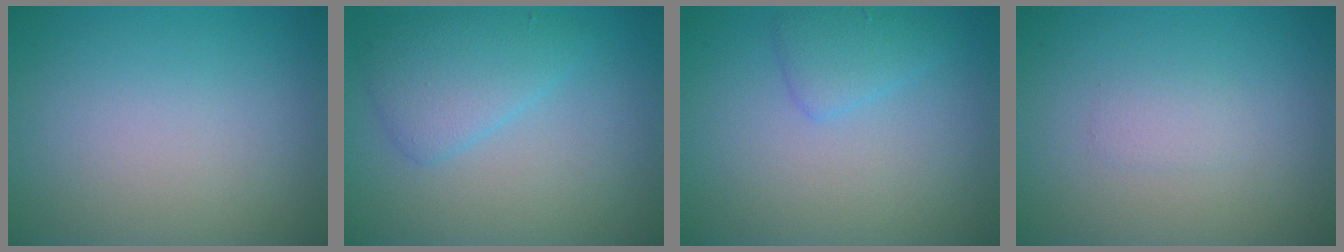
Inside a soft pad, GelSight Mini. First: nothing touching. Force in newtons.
{"total": 3.4, "press": 3.4, "slide": 0.1}
{"total": 1.8, "press": 1.8, "slide": 0.2}
{"total": 1.0, "press": 1.0, "slide": 0.0}